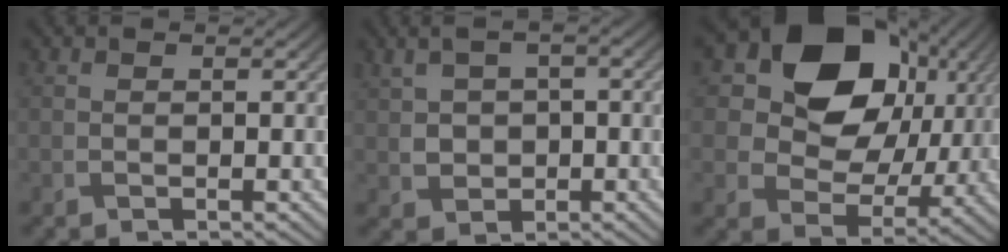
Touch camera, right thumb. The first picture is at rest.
{"total": 4.7, "force": [0.5, 3.3, 3.4], "torque": [-0.079, -0.001, 0.016]}
{"total": 16.3, "force": [6.0, 12.2, 9.1], "torque": [-0.165, 0.024, 0.110]}